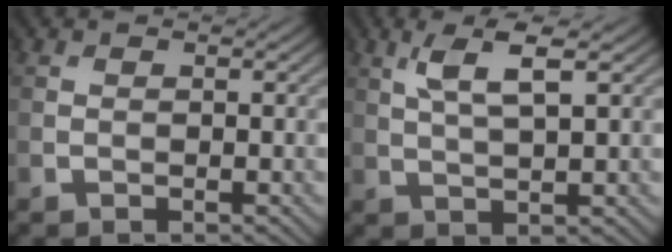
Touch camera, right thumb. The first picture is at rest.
{"total": 5.4, "force": [2.4, 1.0, 4.7], "torque": [-0.106, 0.006, 0.050]}